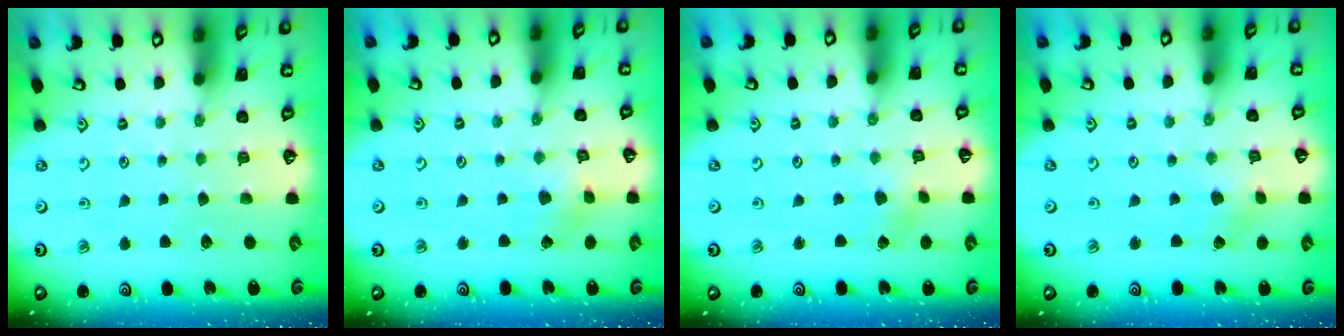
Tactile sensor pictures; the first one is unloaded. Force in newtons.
{"total": 2.6, "press": 2.6, "slide": 0.2}
{"total": 2.0, "press": 1.9, "slide": 0.6}
{"total": 1.7, "press": 1.7, "slide": 0.3}